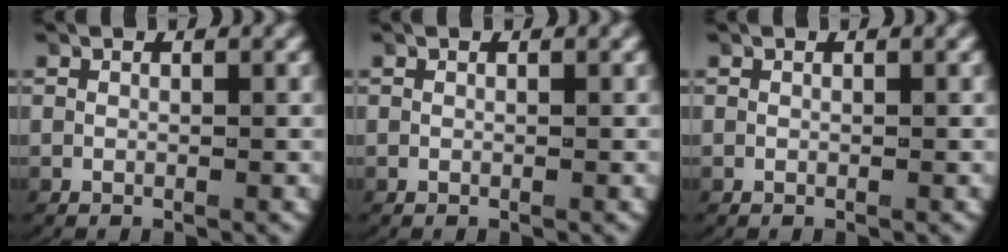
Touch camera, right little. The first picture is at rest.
{"total": 0.0}
{"total": 0.0}